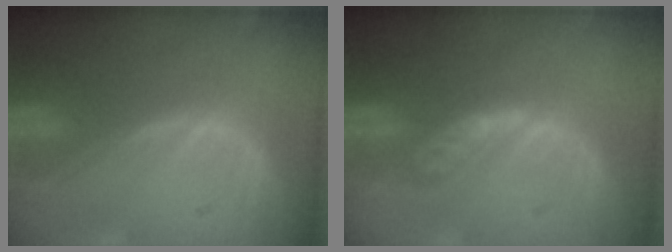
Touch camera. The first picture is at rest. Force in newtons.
{"total": 3.5, "press": 3.3, "slide": 1.4}